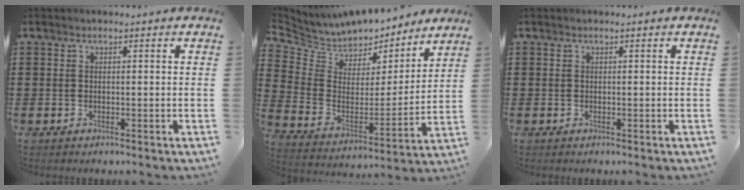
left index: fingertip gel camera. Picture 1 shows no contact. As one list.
[{"total": 6.0, "force": [5.5, 2.5, -0.1], "torque": [-0.039, -0.049, 0.094]}, {"total": 0.0}]